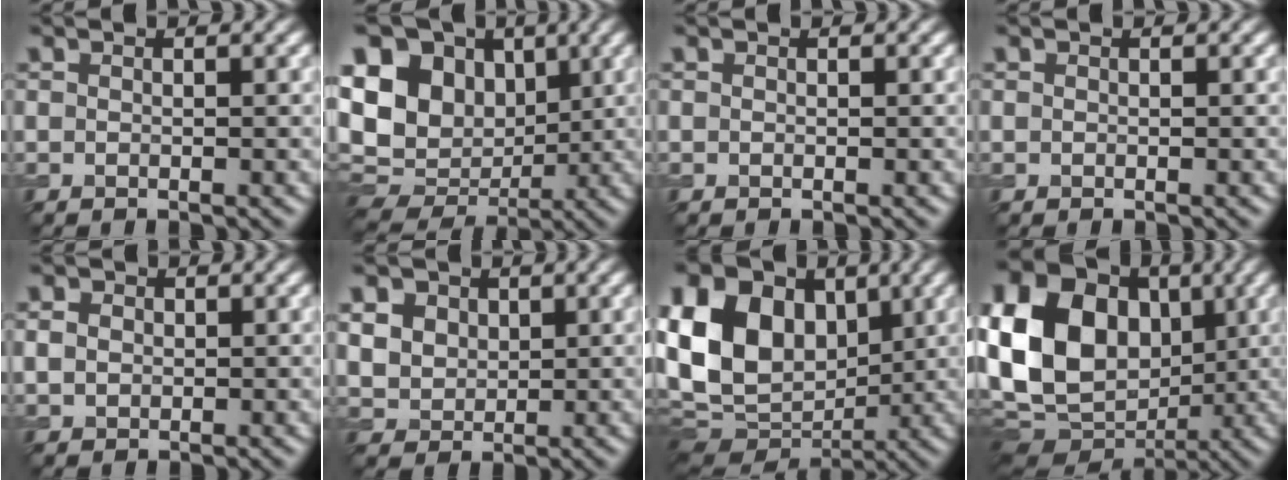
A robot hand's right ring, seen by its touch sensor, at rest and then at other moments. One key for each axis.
{"total": 15.2, "fx": 3.4, "fy": 11.8, "fz": 9.1, "tx": -0.185, "ty": 0.021, "tz": 0.056}
{"total": 0.0}
{"total": 0.0}
{"total": 1.7, "fx": 0.2, "fy": 1.5, "fz": 0.8, "tx": -0.015, "ty": -0.002, "tz": 0.004}
{"total": 8.4, "fx": 3.8, "fy": 6.4, "fz": 4.0, "tx": -0.106, "ty": 0.023, "tz": 0.059}
{"total": 15.5, "fx": 2.0, "fy": 11.5, "fz": 10.2, "tx": -0.215, "ty": 0.026, "tz": 0.040}
{"total": 18.0, "fx": 0.9, "fy": 13.9, "fz": 11.4, "tx": -0.239, "ty": 0.020, "tz": 0.008}